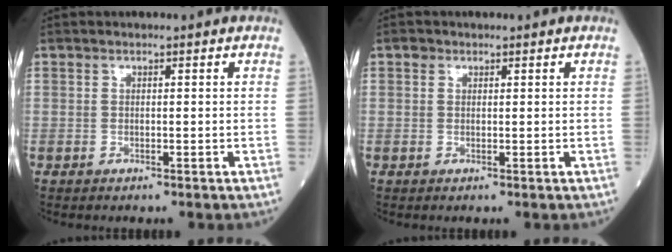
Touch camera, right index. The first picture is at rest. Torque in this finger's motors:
{"motor_torque": [-0.02, 0.00, 0.07, 0.02]}